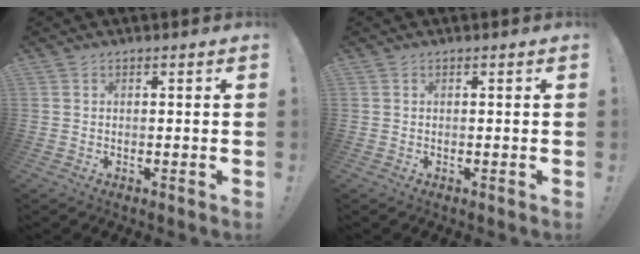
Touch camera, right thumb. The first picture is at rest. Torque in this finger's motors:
{"motor_torque": [0.00, 0.00, 0.00, 0.00, 0.00]}